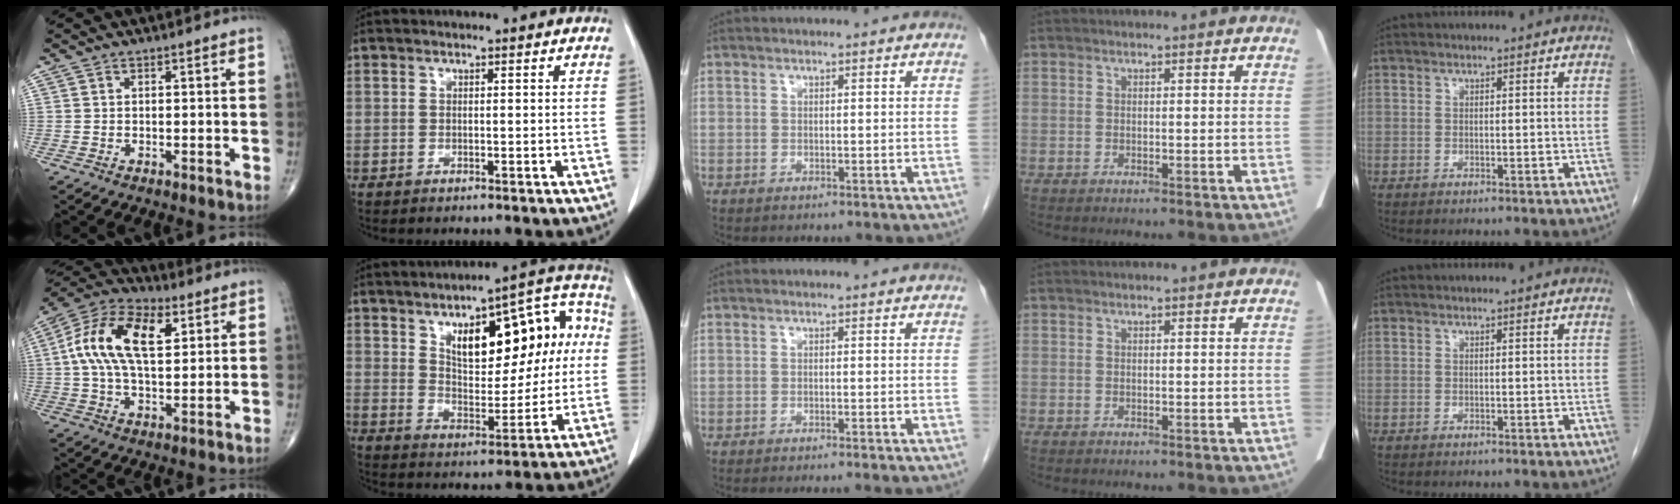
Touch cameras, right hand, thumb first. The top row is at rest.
{"thumb": {"total": 16.6, "force": [4.0, 8.7, 13.6], "torque": [-0.249, 0.014, 0.064]}, "index": {"total": 17.3, "force": [4.4, 7.5, 14.9], "torque": [-0.190, 0.043, 0.069]}, "middle": {"total": 6.8, "force": [-6.1, -0.7, 3.0], "torque": [-0.019, -0.014, -0.083]}}